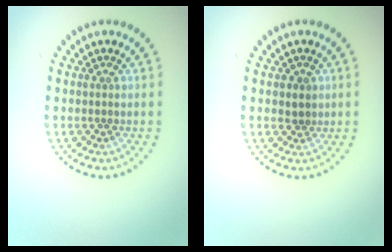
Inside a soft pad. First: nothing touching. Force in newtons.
{"total": 1.0, "press": 0.8, "slide": 0.7}